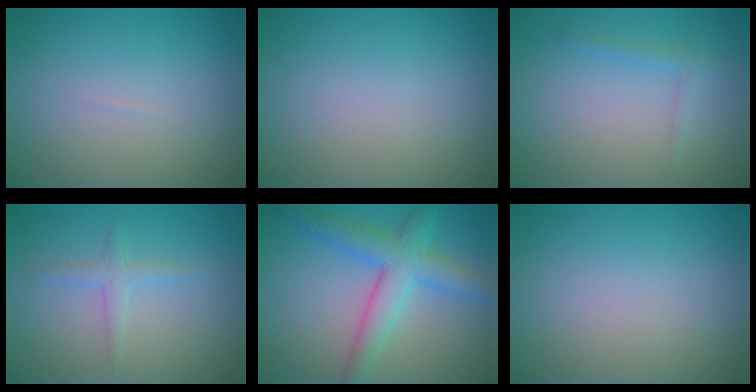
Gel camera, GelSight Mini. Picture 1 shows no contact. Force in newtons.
{"total": 0.0}
{"total": 1.2, "press": 1.2, "slide": 0.1}
{"total": 1.5, "press": 1.5, "slide": 0.0}
{"total": 5.1, "press": 5.1, "slide": 0.1}
{"total": 0.0}